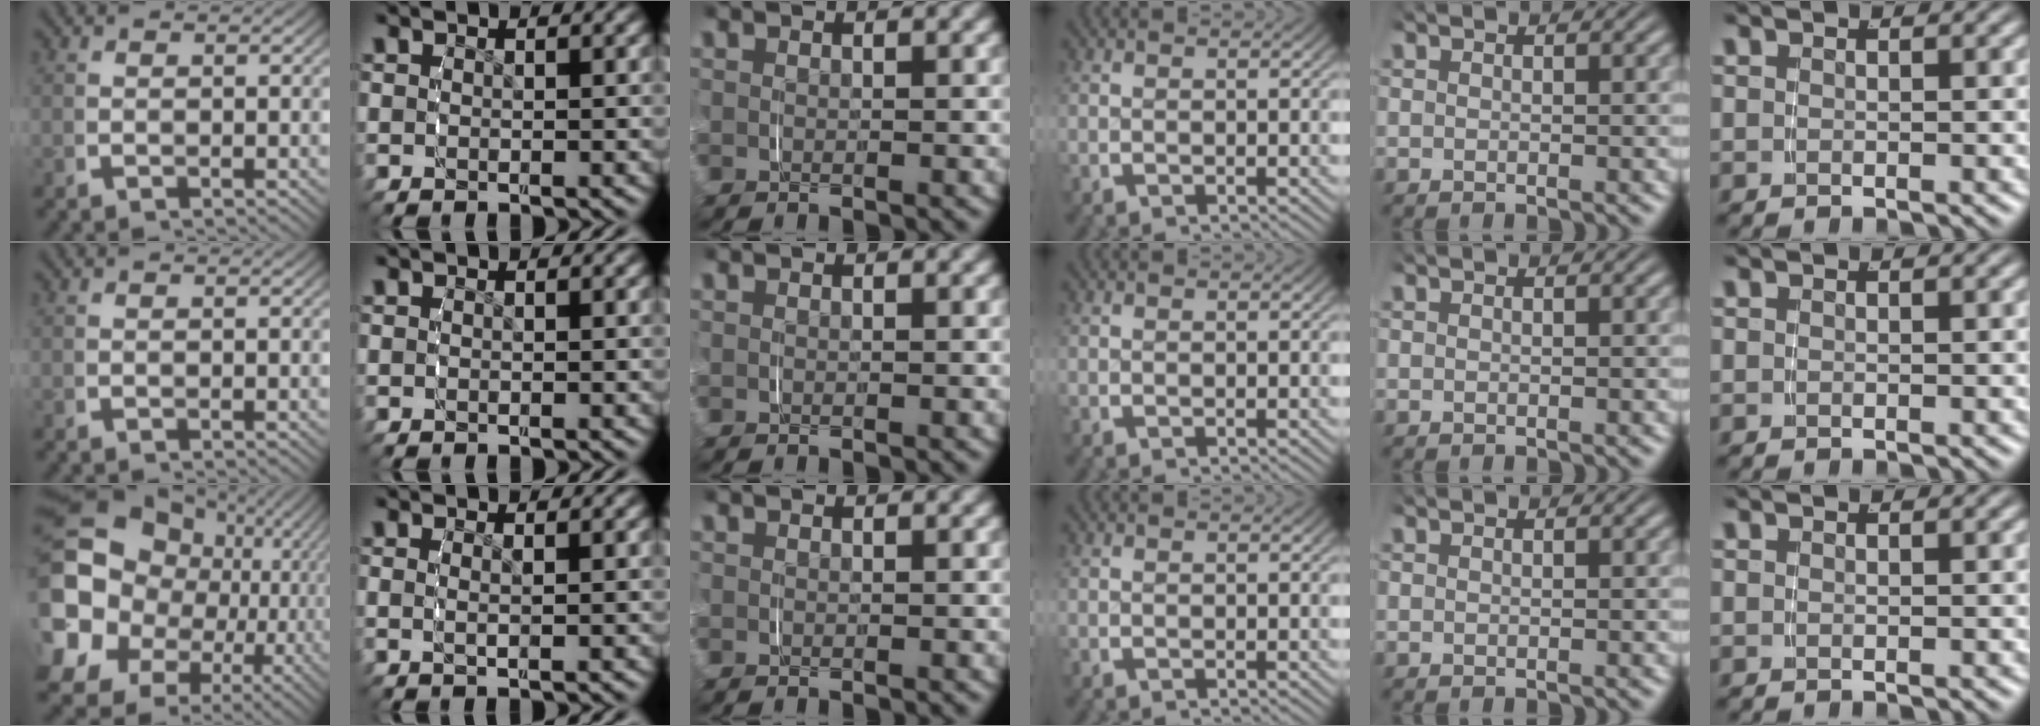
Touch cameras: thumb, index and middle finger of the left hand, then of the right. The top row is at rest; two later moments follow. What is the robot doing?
{"motion": "grasp_and_lifting", "object": "napkin"}